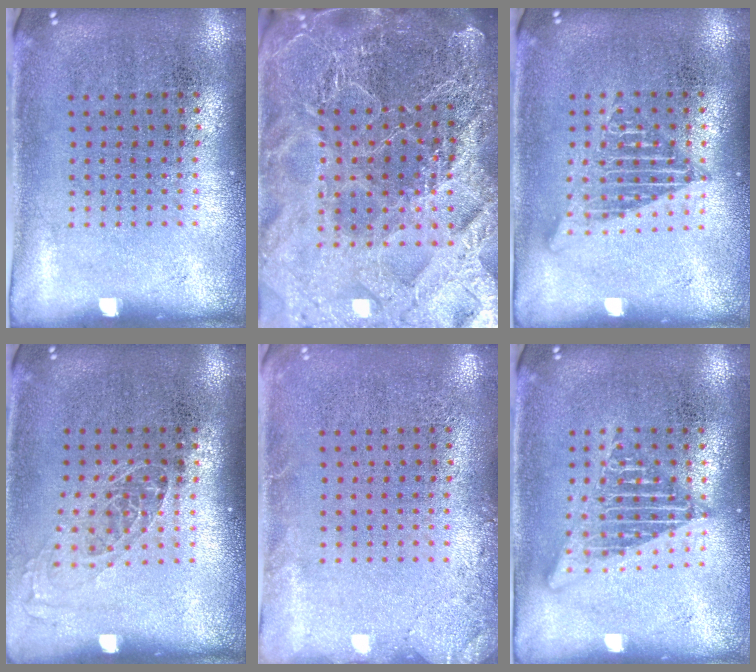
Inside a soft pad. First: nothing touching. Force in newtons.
{"total": 6.3, "press": 5.4, "slide": 3.1}
{"total": 1.3, "press": 1.3, "slide": 0.1}
{"total": 1.1, "press": 0.9, "slide": 0.6}
{"total": 1.4, "press": 1.4, "slide": 0.3}
{"total": 2.6, "press": 2.6, "slide": 0.3}